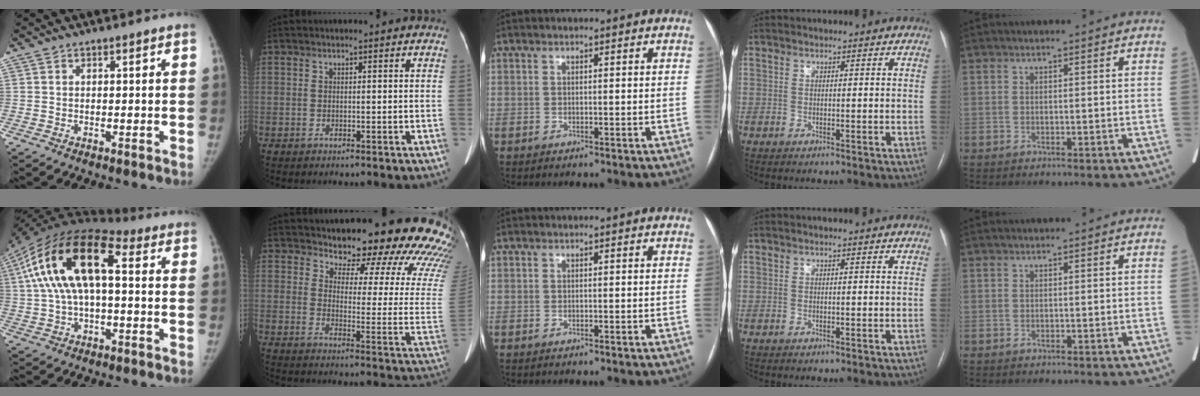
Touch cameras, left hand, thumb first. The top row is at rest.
{"thumb": {"total": 18.8, "force": [3.2, 9.2, 16.1], "torque": [-0.307, 0.049, 0.042]}, "index": {"total": 23.2, "force": [20.6, 4.4, 9.8], "torque": [-0.114, -0.113, 0.226]}}